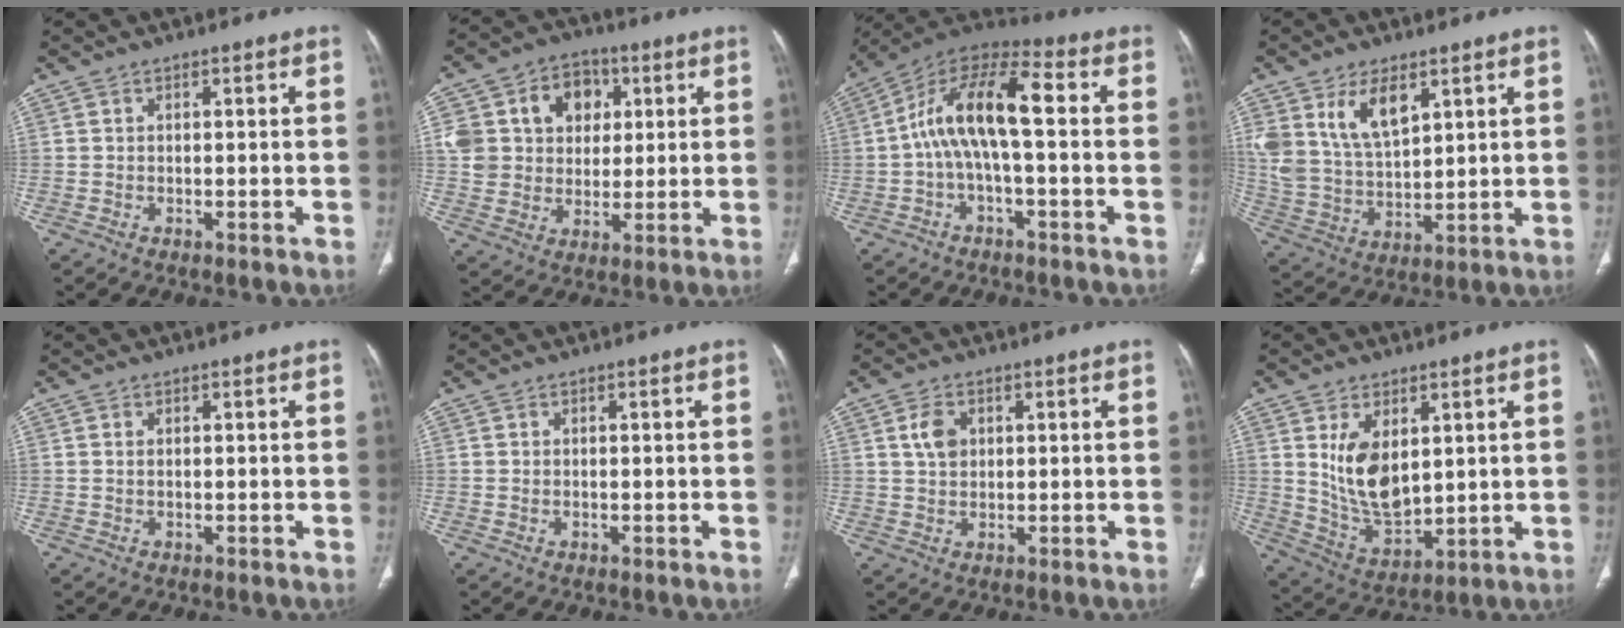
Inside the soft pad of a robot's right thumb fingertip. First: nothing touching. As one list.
[{"total": 16.2, "force": [4.7, 13.4, 7.8], "torque": [-0.106, 0.017, 0.086]}, {"total": 13.4, "force": [-0.1, 5.2, 12.3], "torque": [-0.227, 0.053, -0.012]}, {"total": 11.8, "force": [6.0, 6.2, 7.9], "torque": [-0.138, -0.025, 0.131]}, {"total": 0.5, "force": [0.2, 0.3, 0.4], "torque": [-0.011, 0.002, 0.003]}, {"total": 0.5, "force": [-0.1, 0.4, 0.3], "torque": [-0.010, 0.004, 0.001]}, {"total": 4.2, "force": [1.2, 3.0, 2.7], "torque": [-0.041, -0.002, 0.023]}, {"total": 11.7, "force": [3.1, 6.8, 9.0], "torque": [-0.141, -0.026, 0.079]}]